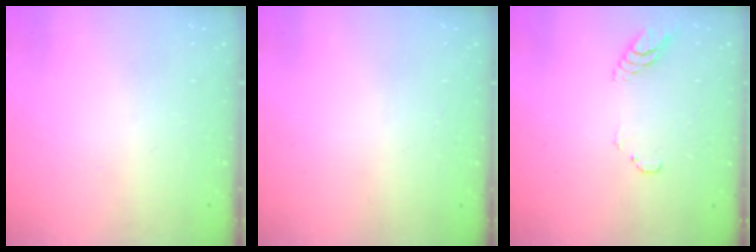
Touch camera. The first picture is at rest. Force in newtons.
{"total": 0.9, "press": 0.9, "slide": 0.1}
{"total": 5.4, "press": 5.4, "slide": 0.4}